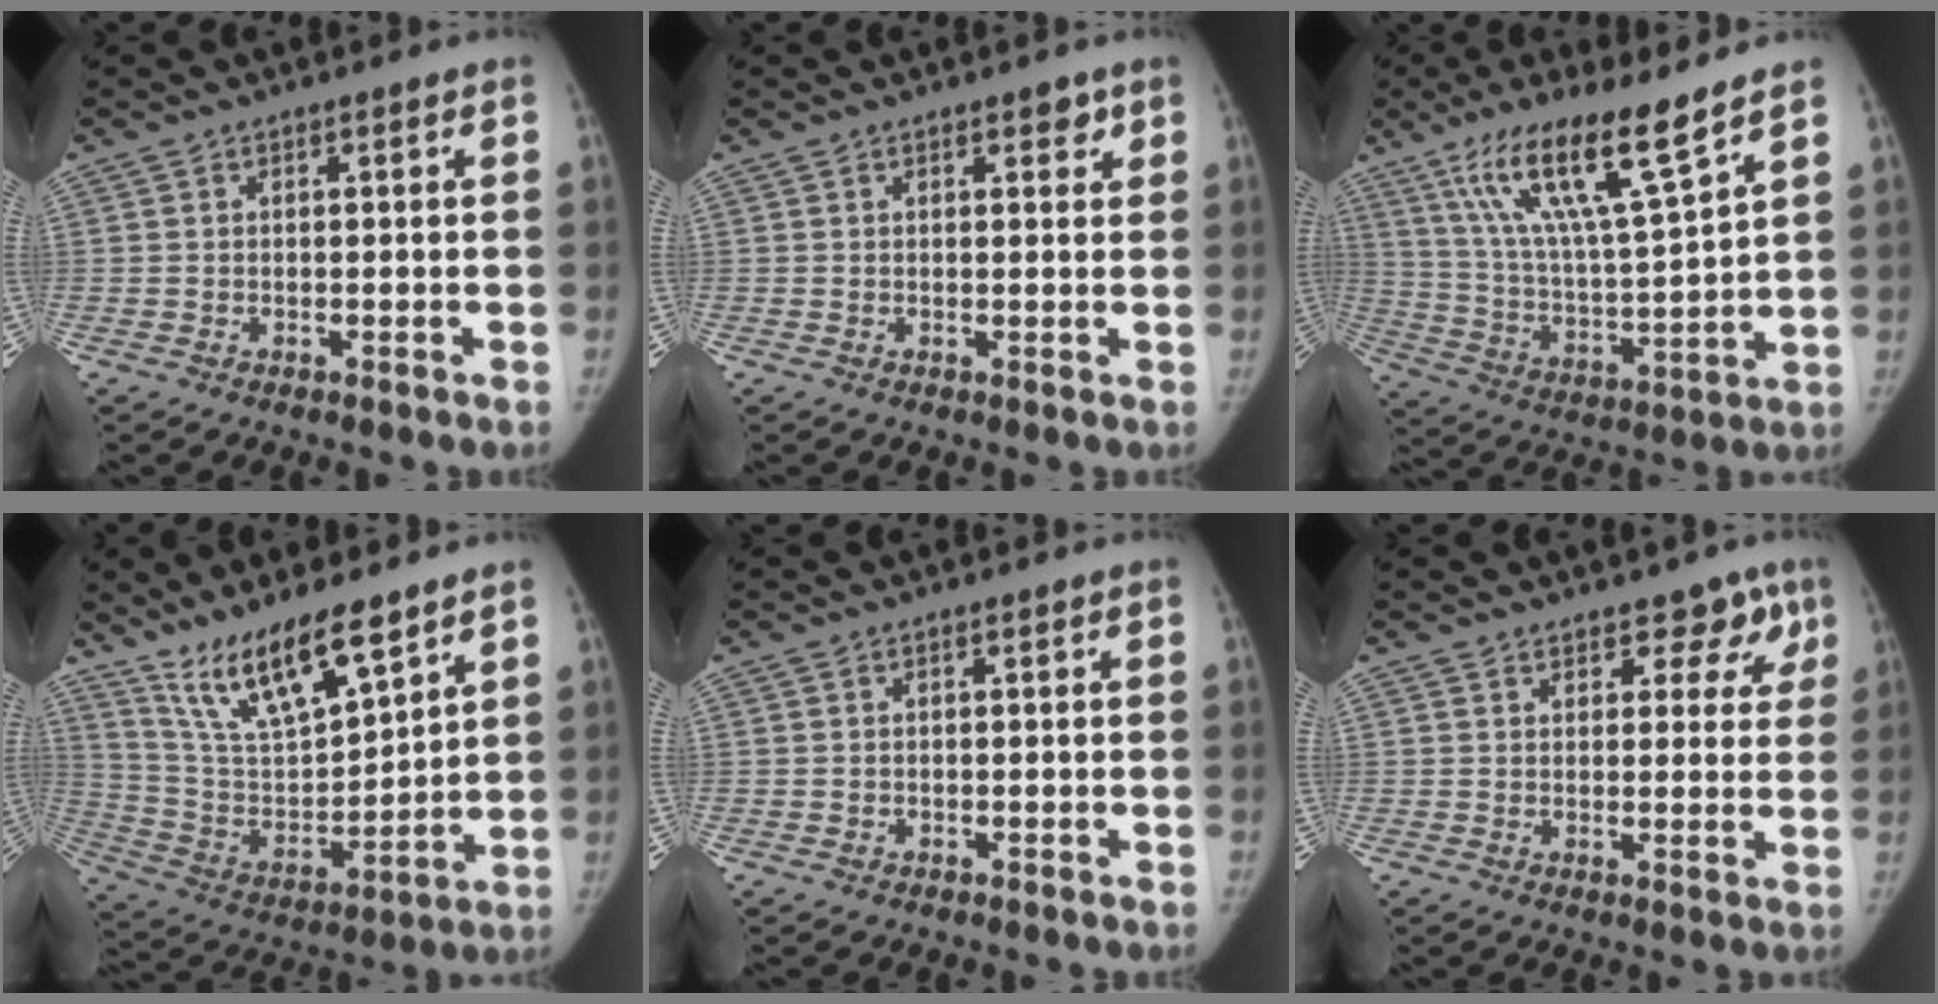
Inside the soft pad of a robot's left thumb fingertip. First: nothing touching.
{"total": 2.1, "force": [1.3, 1.0, 1.4], "torque": [-0.006, -0.005, 0.016]}
{"total": 17.4, "force": [11.3, 2.2, 13.0], "torque": [-0.225, -0.058, 0.216]}
{"total": 16.4, "force": [11.9, 4.4, 10.4], "torque": [-0.164, -0.062, 0.237]}
{"total": 0.0}
{"total": 6.1, "force": [4.0, 3.8, 2.6], "torque": [0.017, -0.015, 0.047]}